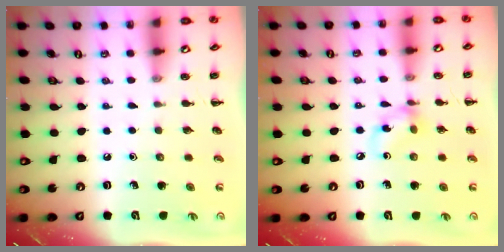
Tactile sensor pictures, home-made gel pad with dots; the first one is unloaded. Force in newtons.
{"total": 6.8, "press": 6.7, "slide": 1.0}